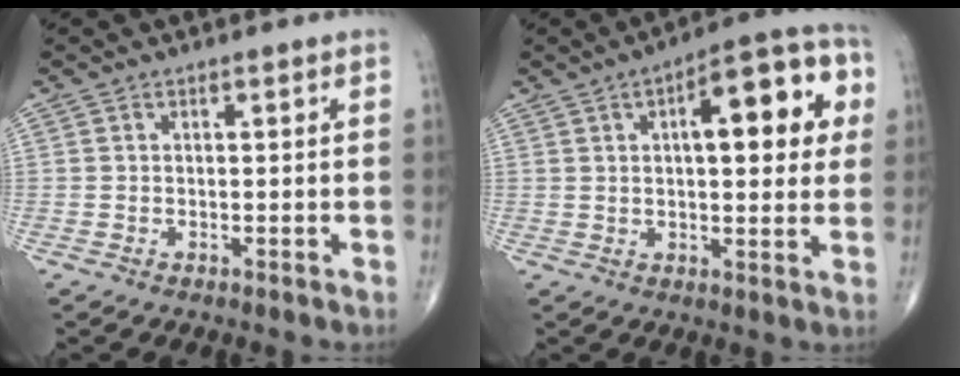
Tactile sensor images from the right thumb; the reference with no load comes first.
{"total": 16.1, "force": [4.1, 6.3, 14.2], "torque": [-0.151, 0.018, 0.048]}